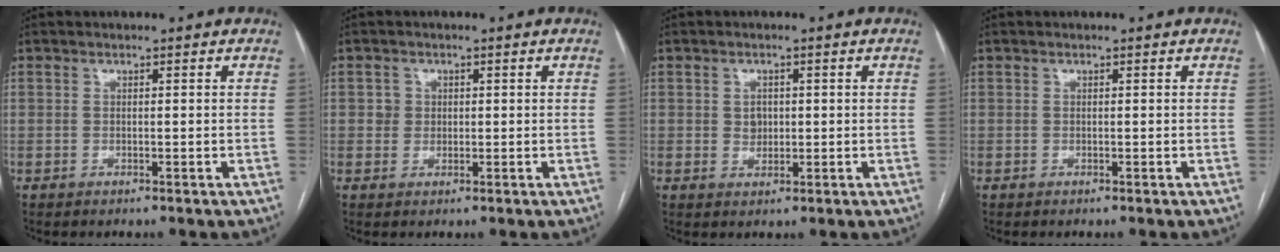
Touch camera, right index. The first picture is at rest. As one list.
[{"total": 1.6, "force": [0.4, 1.6, 0.0], "torque": [0.005, 0.002, 0.003]}, {"total": 2.0, "force": [0.3, 1.7, 1.0], "torque": [-0.015, 0.001, 0.008]}, {"total": 0.0}]